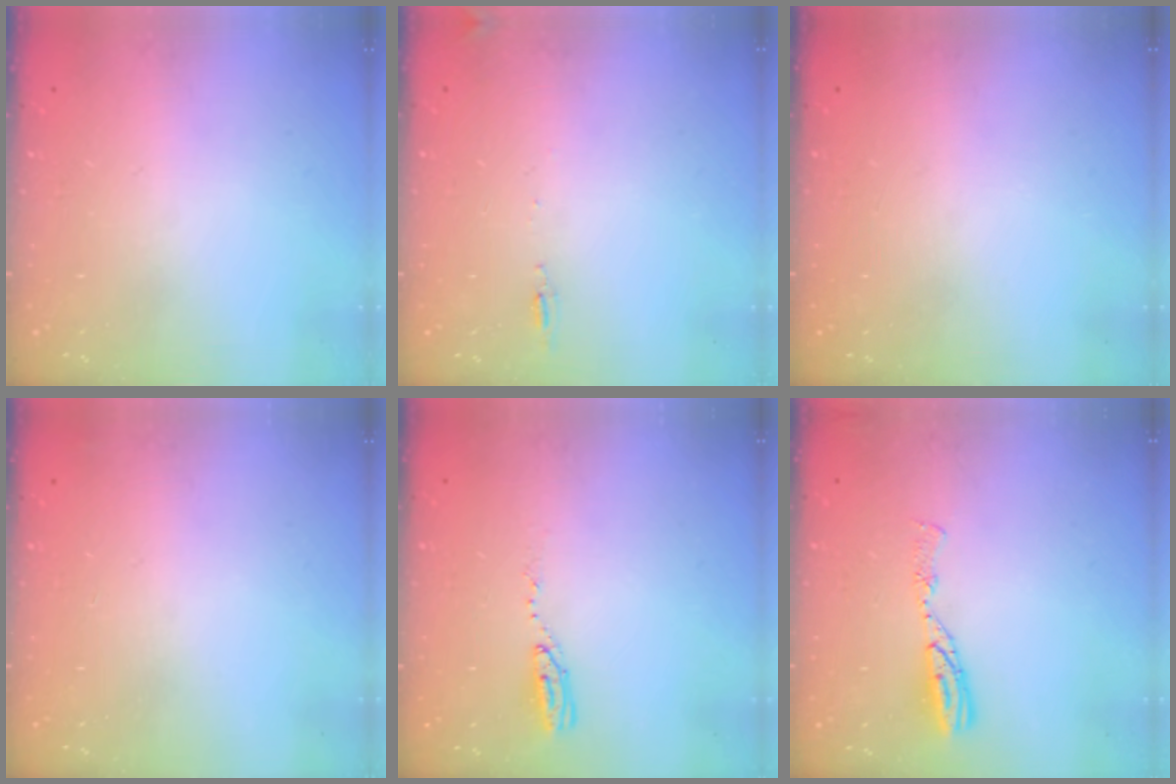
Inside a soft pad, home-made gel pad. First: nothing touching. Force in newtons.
{"total": 5.0, "press": 4.7, "slide": 1.7}
{"total": 0.0}
{"total": 8.9, "press": 3.1, "slide": 8.3}
{"total": 4.3, "press": 4.3, "slide": 0.4}
{"total": 7.8, "press": 7.8, "slide": 0.8}